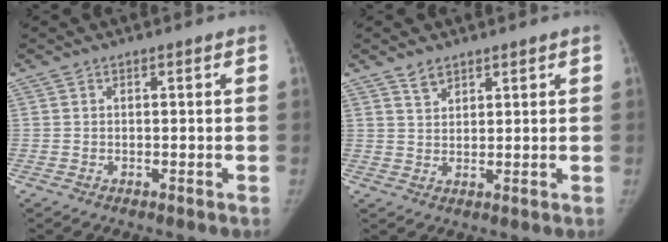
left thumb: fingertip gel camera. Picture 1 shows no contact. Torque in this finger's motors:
{"motor_torque": [0.23, 0.30, -0.36, -0.03, 0.07]}